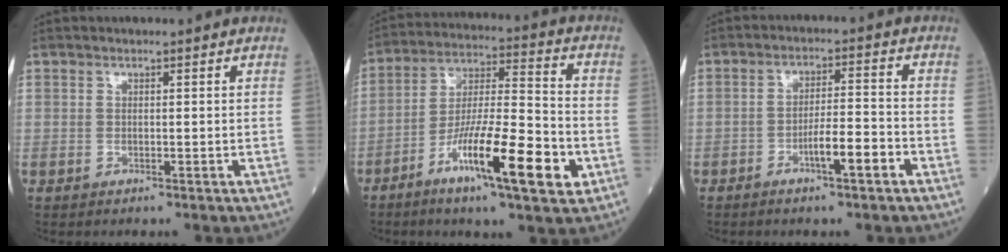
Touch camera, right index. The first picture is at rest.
{"total": 16.4, "force": [-6.9, 2.0, 14.8], "torque": [-0.260, -0.015, -0.119]}
{"total": 6.0, "force": [-2.9, 0.6, 5.3], "torque": [-0.091, 0.003, -0.051]}